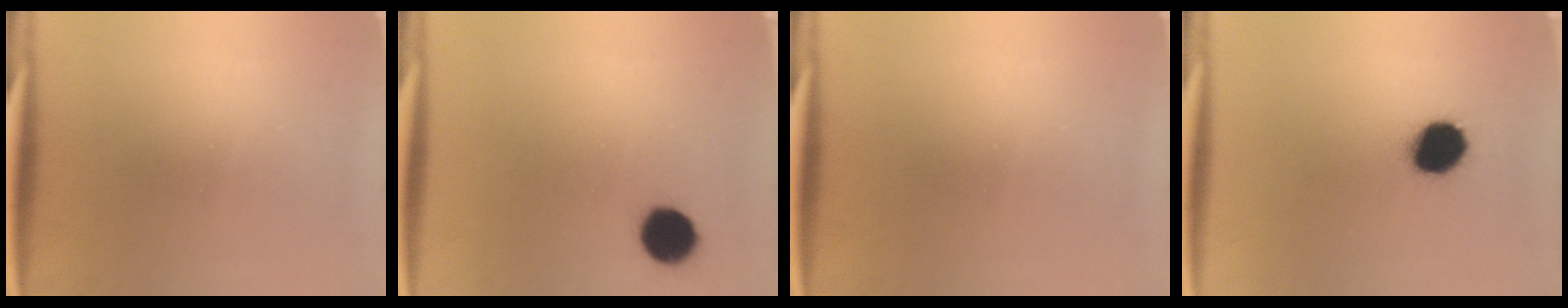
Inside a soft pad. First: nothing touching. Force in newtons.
{"total": 7.4}
{"total": 0.0}
{"total": 9.3}